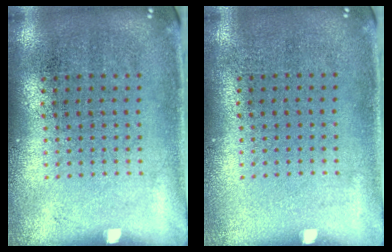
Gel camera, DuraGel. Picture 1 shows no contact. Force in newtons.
{"total": 0.0}